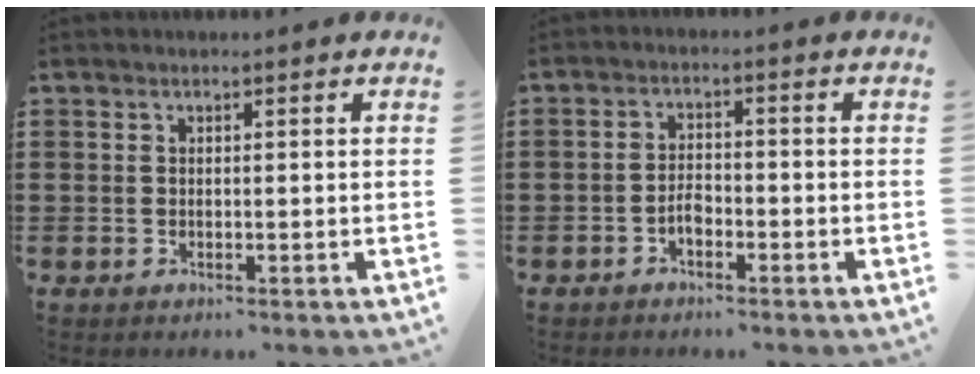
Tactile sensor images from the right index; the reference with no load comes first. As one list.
[{"total": 2.6, "force": [-1.4, 1.4, 1.7], "torque": [-0.036, 0.005, -0.029]}]